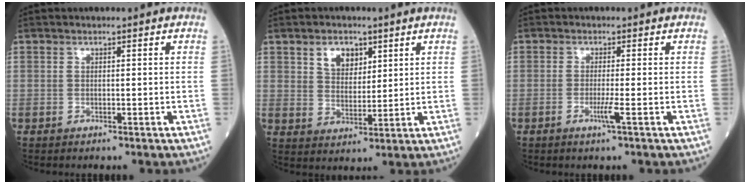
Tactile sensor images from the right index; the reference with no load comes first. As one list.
[{"total": 5.1, "force": [2.7, 3.2, 3.0], "torque": [-0.053, 0.007, 0.052]}, {"total": 2.2, "force": [-0.8, -0.4, 2.0], "torque": [-0.043, -0.006, -0.017]}]